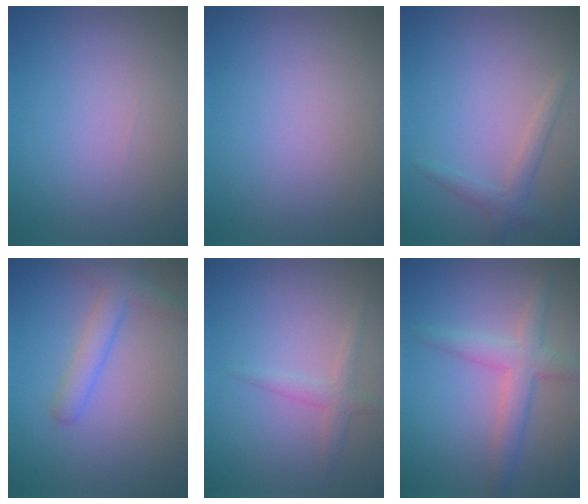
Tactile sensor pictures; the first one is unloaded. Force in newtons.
{"total": 0.0}
{"total": 1.8, "press": 1.8, "slide": 0.1}
{"total": 2.9, "press": 2.9, "slide": 0.2}
{"total": 1.8, "press": 1.8, "slide": 0.0}
{"total": 3.6, "press": 3.6, "slide": 0.1}